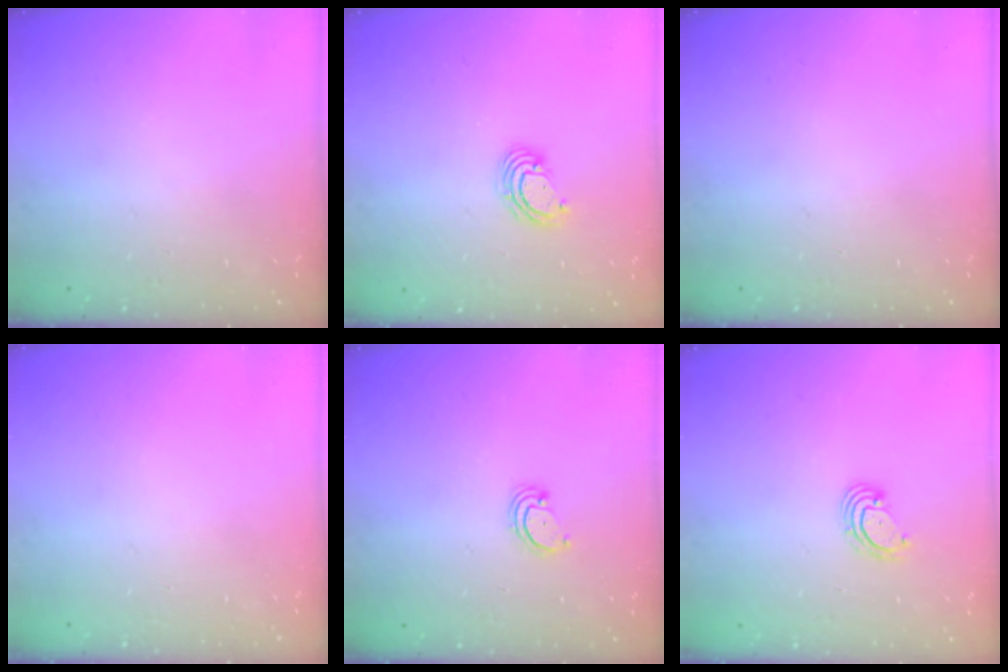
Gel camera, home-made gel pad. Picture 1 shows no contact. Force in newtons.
{"total": 4.0, "press": 3.9, "slide": 0.3}
{"total": 0.0}
{"total": 0.0}
{"total": 2.8, "press": 2.8, "slide": 0.3}
{"total": 2.9, "press": 2.9, "slide": 0.1}